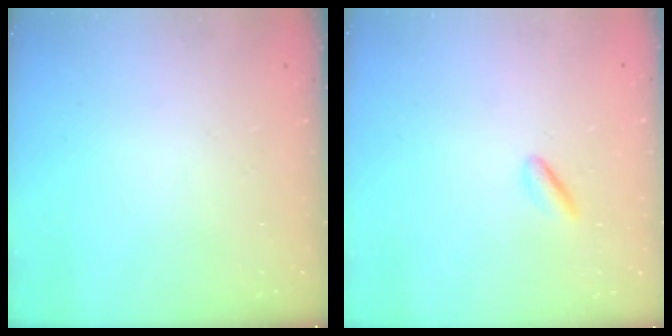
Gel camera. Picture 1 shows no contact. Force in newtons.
{"total": 2.4, "press": 2.2, "slide": 1.0}